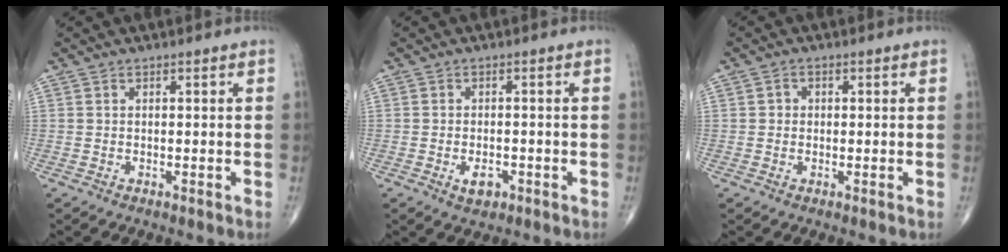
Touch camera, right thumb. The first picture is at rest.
{"total": 2.9, "force": [-1.2, 1.7, 2.1], "torque": [-0.029, 0.002, -0.016]}
{"total": 1.4, "force": [0.1, 1.3, 0.6], "torque": [-0.004, 0.004, 0.001]}